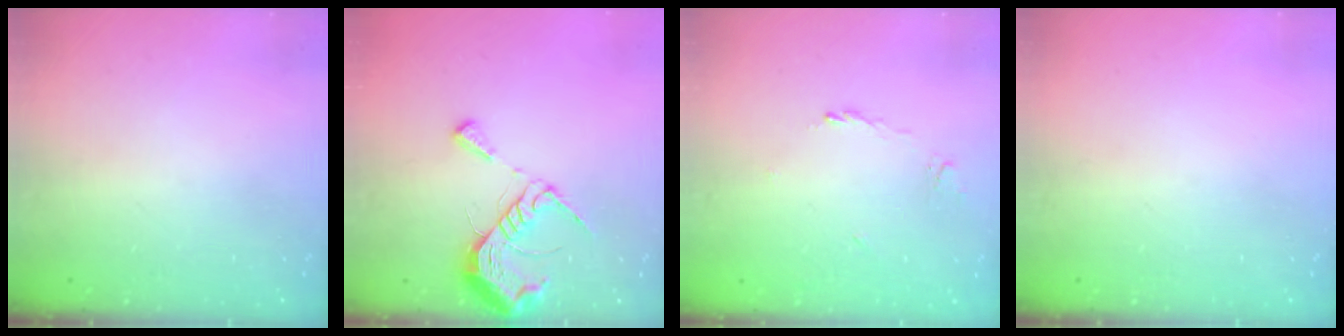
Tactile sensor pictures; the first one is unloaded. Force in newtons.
{"total": 11.3, "press": 11.3, "slide": 0.8}
{"total": 1.1, "press": 1.1, "slide": 0.4}
{"total": 0.0}